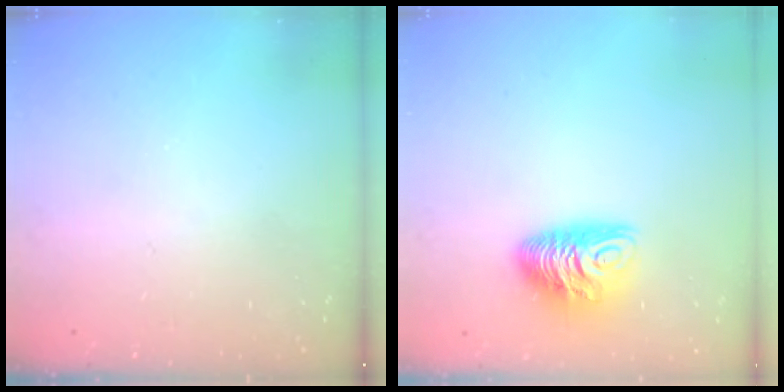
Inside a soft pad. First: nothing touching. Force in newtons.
{"total": 9.8, "press": 9.8, "slide": 0.3}